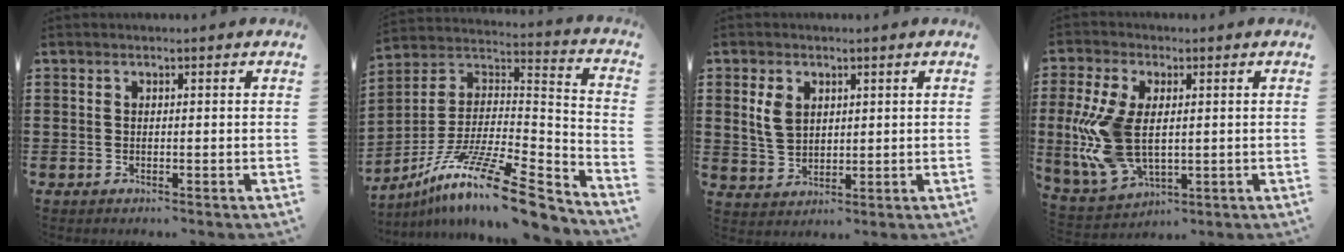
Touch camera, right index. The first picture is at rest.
{"total": 15.6, "force": [-11.3, 2.1, 10.5], "torque": [-0.186, 0.028, -0.207]}
{"total": 4.7, "force": [1.4, 3.3, 3.0], "torque": [-0.077, 0.009, 0.023]}
{"total": 11.8, "force": [0.2, 6.7, 9.7], "torque": [-0.235, -0.011, 0.006]}